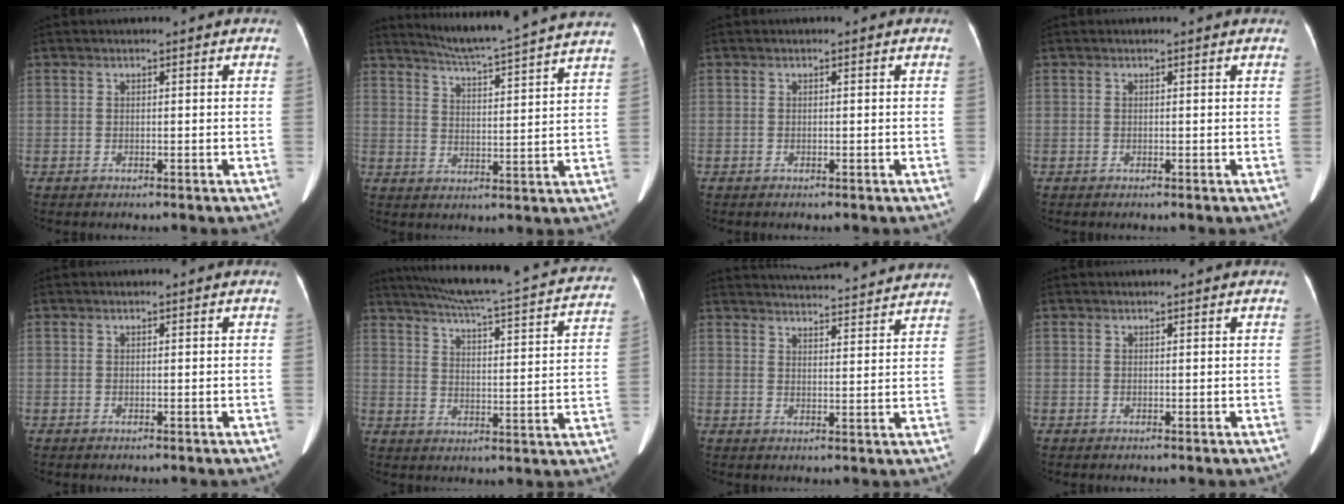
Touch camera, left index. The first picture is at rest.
{"total": 18.2, "force": [16.6, -1.4, 7.3], "torque": [-0.126, -0.030, 0.218]}
{"total": 0.0}
{"total": 0.8, "force": [0.8, 0.0, 0.2], "torque": [-0.009, 0.003, 0.006]}
{"total": 0.0}
{"total": 26.0, "force": [23.0, 2.3, 11.8], "torque": [-0.182, -0.033, 0.283]}
{"total": 17.6, "force": [16.9, 1.7, 4.8], "torque": [-0.070, 0.006, 0.212]}
{"total": 1.2, "force": [1.1, 0.1, 0.4], "torque": [-0.006, 0.015, 0.017]}